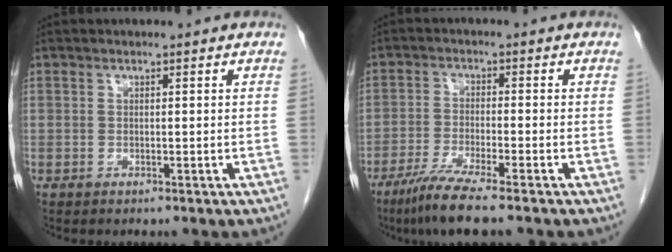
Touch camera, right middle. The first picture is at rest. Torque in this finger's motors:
{"motor_torque": [1.10, -1.03, 0.18, 0.05]}